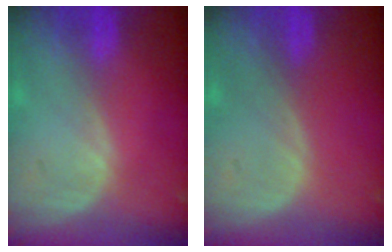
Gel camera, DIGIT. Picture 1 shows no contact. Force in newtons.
{"total": 0.0}